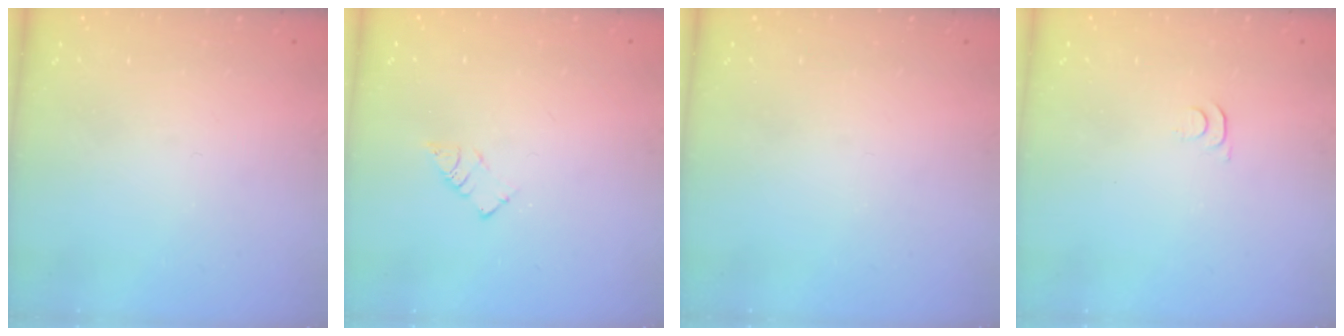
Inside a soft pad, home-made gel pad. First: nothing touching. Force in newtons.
{"total": 3.6, "press": 3.6, "slide": 0.4}
{"total": 0.0}
{"total": 3.3, "press": 3.2, "slide": 0.4}